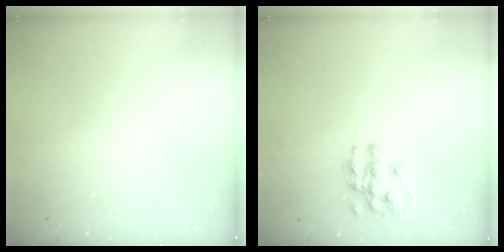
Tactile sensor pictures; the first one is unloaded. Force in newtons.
{"total": 13.2, "press": 13.1, "slide": 0.9}